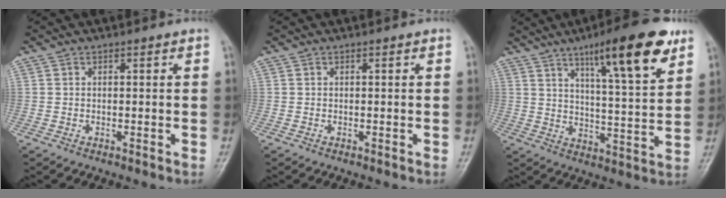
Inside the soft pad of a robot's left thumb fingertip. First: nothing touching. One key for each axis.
{"total": 0.0}
{"total": 16.9, "fx": 9.8, "fy": 3.4, "fz": 13.3, "tx": -0.184, "ty": -0.044, "tz": 0.152}